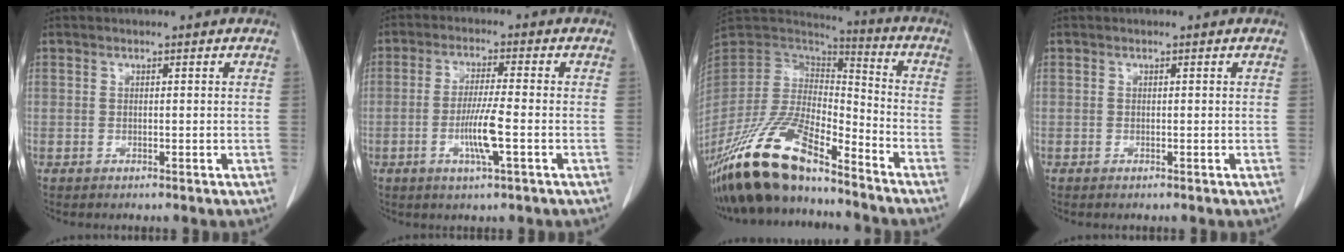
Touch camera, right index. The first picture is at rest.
{"total": 6.4, "force": [-2.0, 0.0, 6.0], "torque": [-0.119, -0.008, -0.036]}
{"total": 19.9, "force": [-15.5, 5.5, 11.2], "torque": [-0.241, -0.016, -0.293]}
{"total": 0.0}